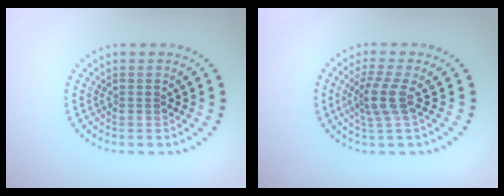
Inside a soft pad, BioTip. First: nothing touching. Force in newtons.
{"total": 2.7, "press": 2.1, "slide": 1.7}